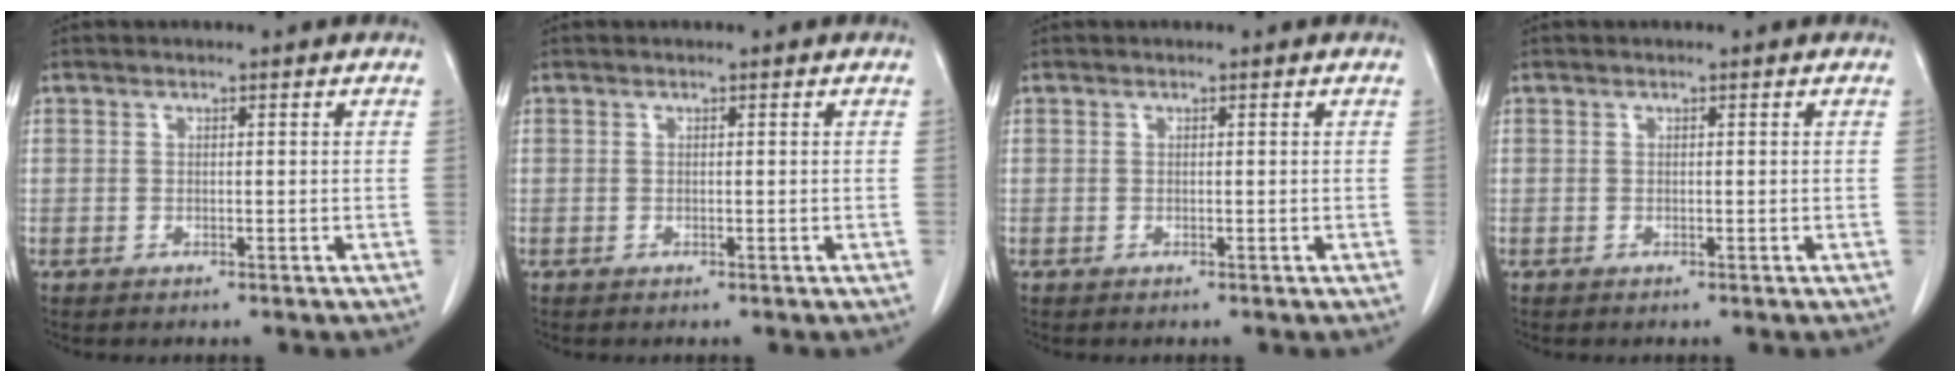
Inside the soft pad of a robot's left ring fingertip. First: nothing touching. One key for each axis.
{"total": 0.0}
{"total": 0.0}
{"total": 0.0}